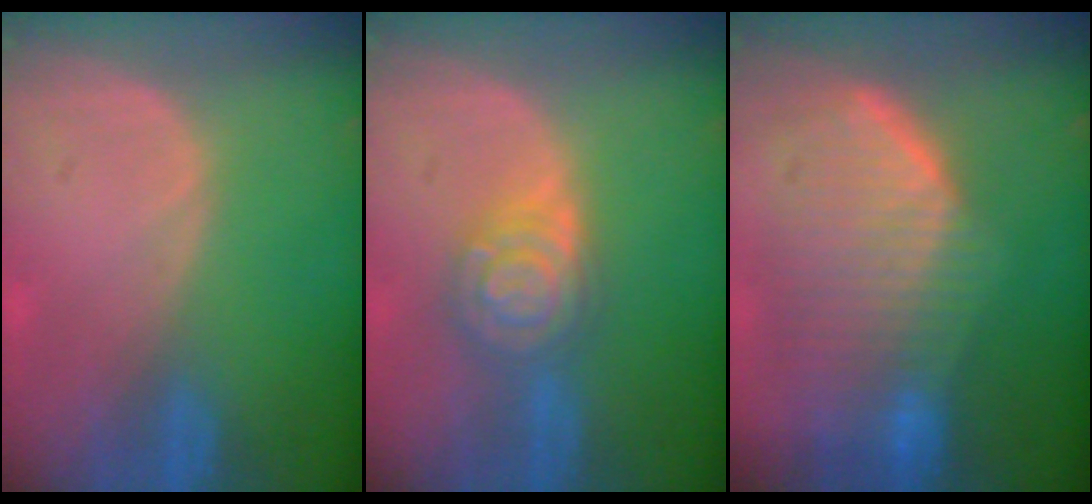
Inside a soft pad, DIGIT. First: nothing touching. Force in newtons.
{"total": 6.6, "press": 6.5, "slide": 0.5}
{"total": 10.2, "press": 9.0, "slide": 4.8}